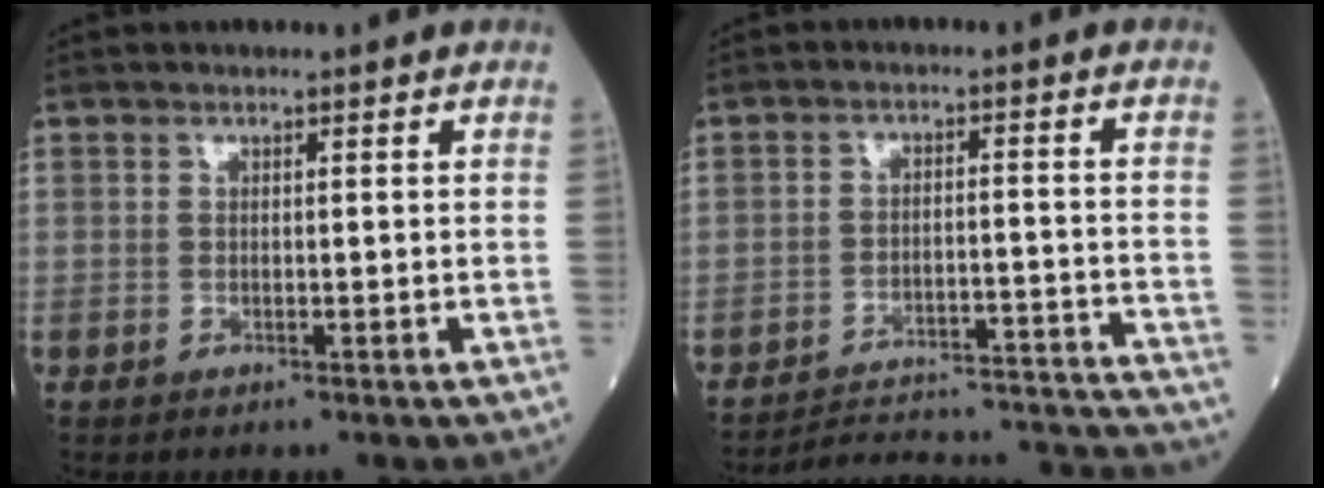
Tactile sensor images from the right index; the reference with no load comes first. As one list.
[{"total": 20.0, "force": [-19.8, -0.1, 3.2], "torque": [-0.034, 0.002, -0.260]}]